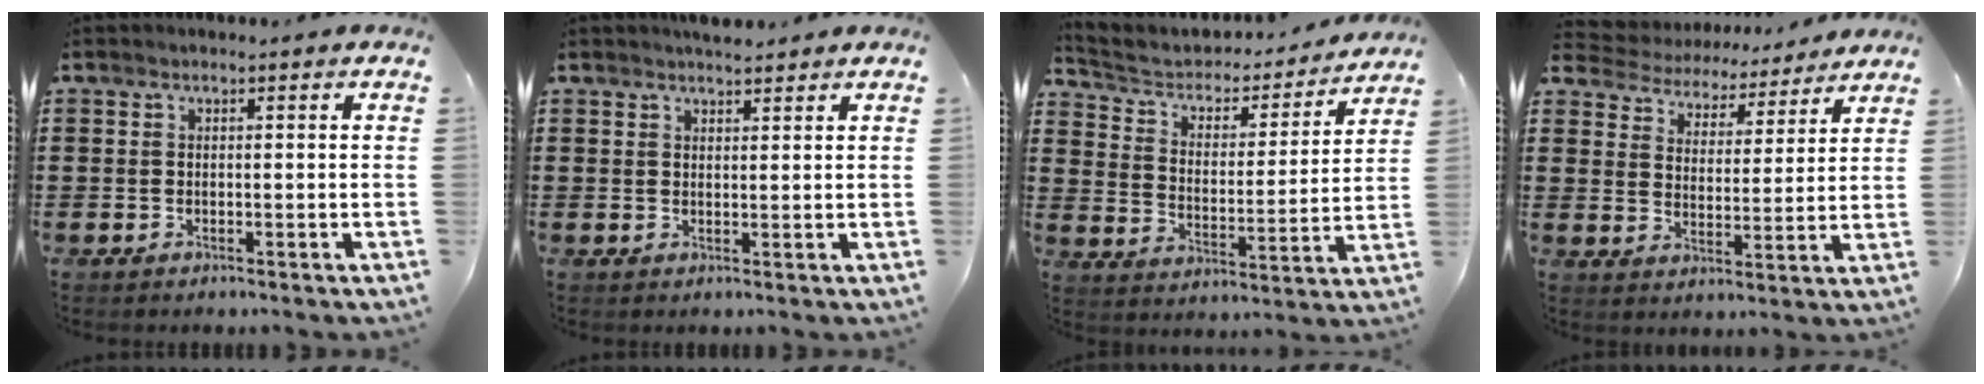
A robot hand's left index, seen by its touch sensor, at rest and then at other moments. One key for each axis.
{"total": 2.2, "fx": 2.1, "fy": 0.2, "fz": 0.5, "tx": -0.013, "ty": 0.001, "tz": 0.040}
{"total": 3.6, "fx": 3.1, "fy": 1.7, "fz": 0.8, "tx": -0.041, "ty": -0.028, "tz": 0.044}
{"total": 4.4, "fx": 4.4, "fy": 0.6, "fz": -0.4, "tx": -0.024, "ty": -0.036, "tz": 0.071}